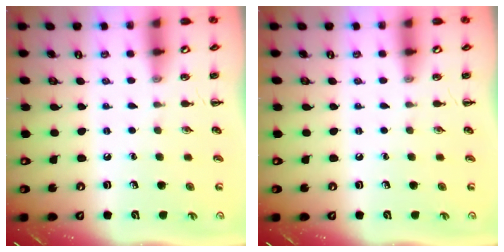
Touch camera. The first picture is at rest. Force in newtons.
{"total": 0.0}